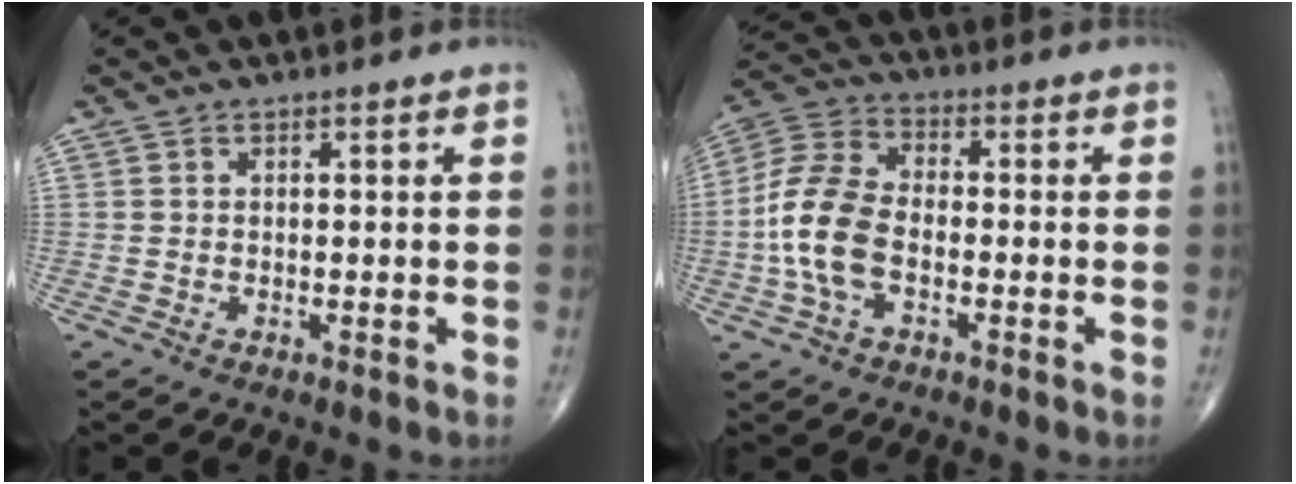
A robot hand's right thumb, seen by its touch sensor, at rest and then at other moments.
{"total": 11.8, "force": [-2.4, 6.9, 9.3], "torque": [-0.196, 0.030, -0.054]}